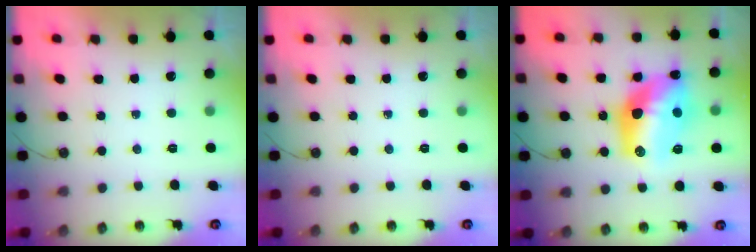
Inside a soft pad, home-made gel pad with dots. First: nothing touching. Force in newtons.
{"total": 0.0}
{"total": 17.2, "press": 17.1, "slide": 1.5}